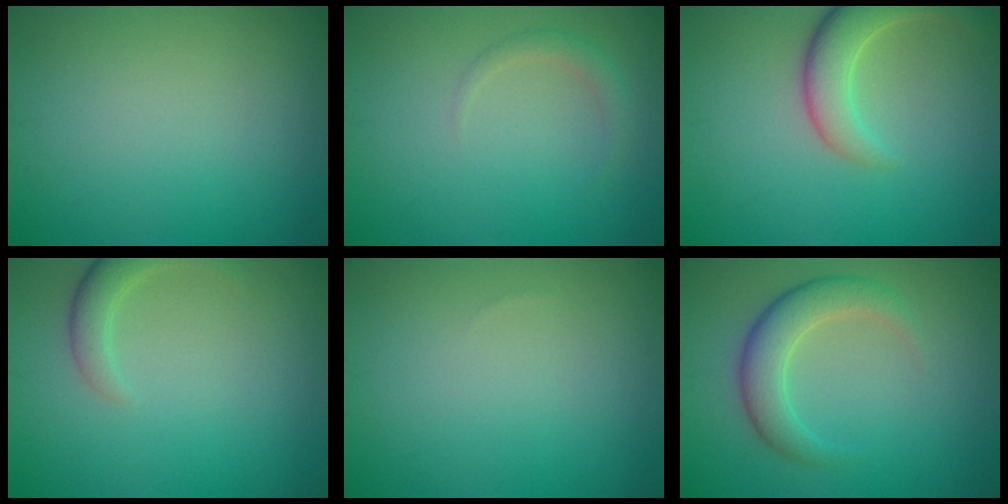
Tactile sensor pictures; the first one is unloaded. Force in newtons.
{"total": 1.3, "press": 1.3, "slide": 0.1}
{"total": 4.6, "press": 4.6, "slide": 0.5}
{"total": 2.5, "press": 2.5, "slide": 0.2}
{"total": 0.0}
{"total": 3.1, "press": 3.1, "slide": 0.2}